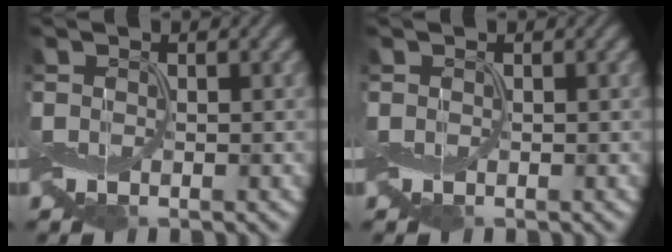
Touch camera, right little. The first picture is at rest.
{"total": 0.0}